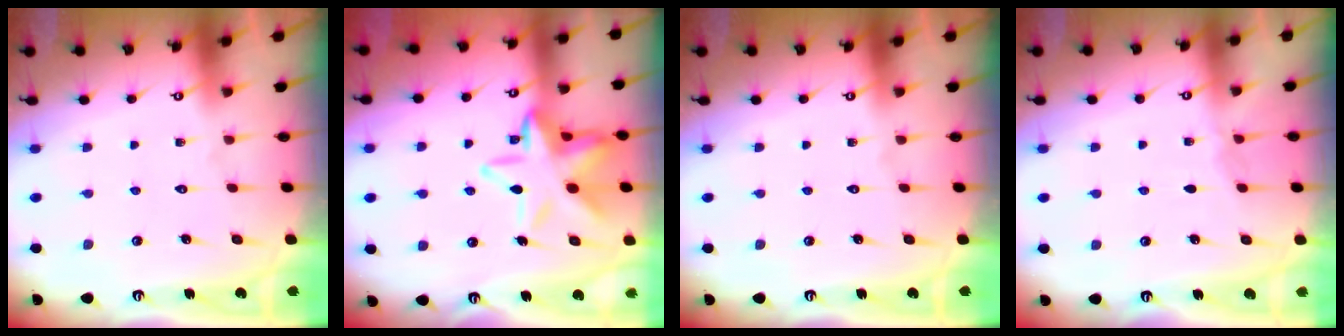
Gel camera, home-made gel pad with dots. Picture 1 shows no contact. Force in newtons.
{"total": 15.4, "press": 15.3, "slide": 1.7}
{"total": 0.0}
{"total": 5.2, "press": 4.4, "slide": 2.9}